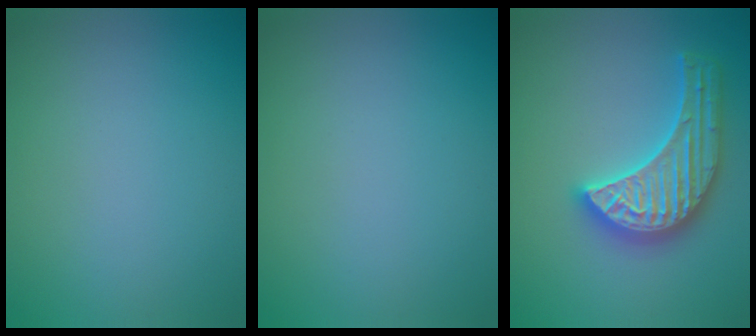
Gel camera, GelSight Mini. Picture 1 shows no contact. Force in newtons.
{"total": 0.0}
{"total": 5.6, "press": 5.5, "slide": 0.5}